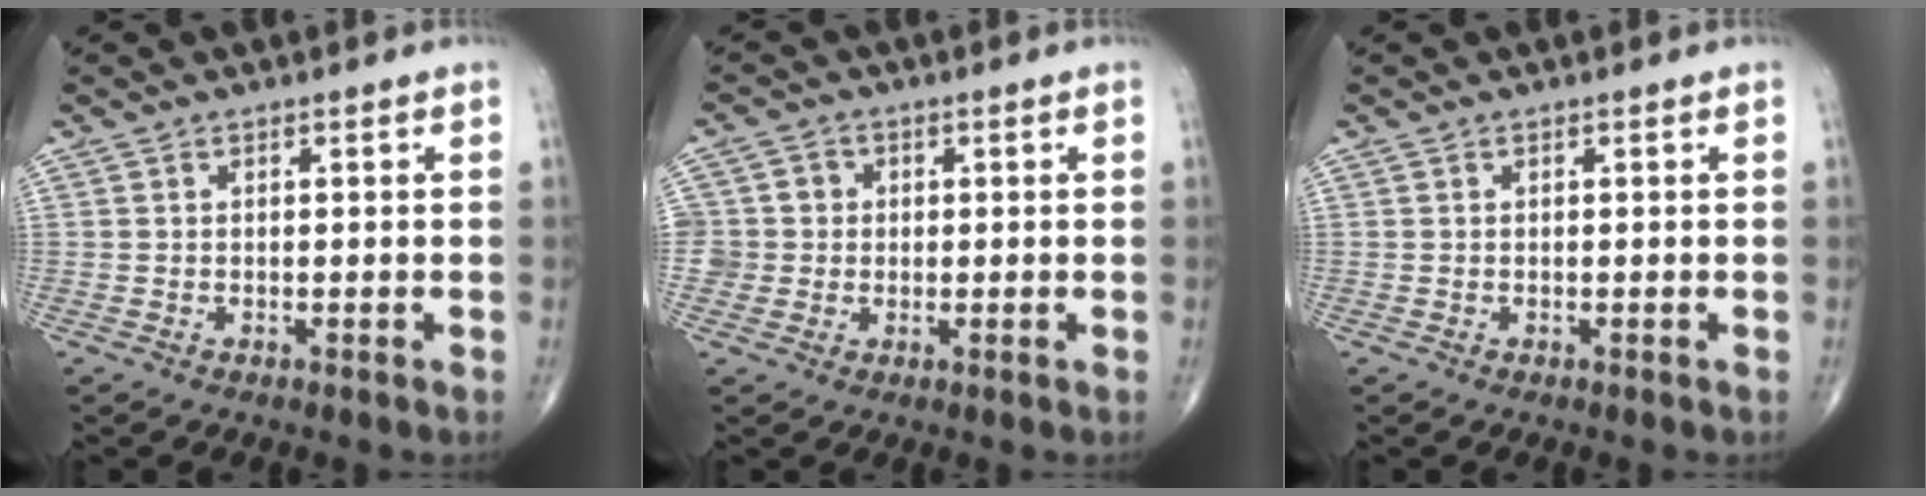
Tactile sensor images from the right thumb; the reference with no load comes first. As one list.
[{"total": 4.8, "force": [0.0, 4.8, 0.4], "torque": [0.023, 0.009, -0.003]}, {"total": 0.0}]